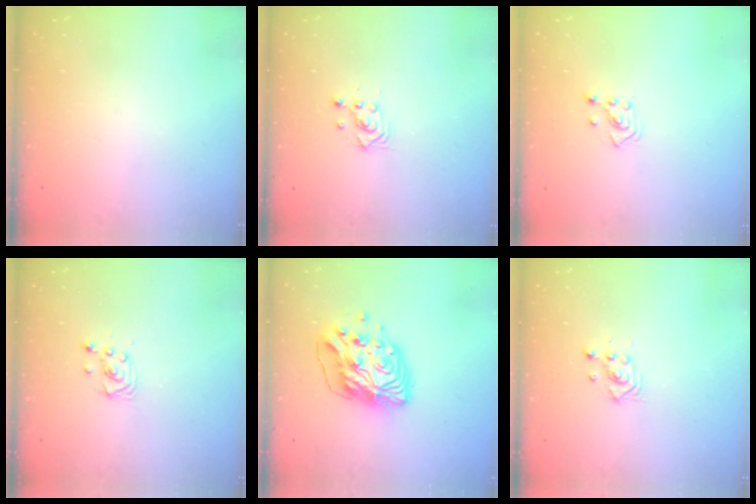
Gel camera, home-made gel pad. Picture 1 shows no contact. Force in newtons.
{"total": 2.3, "press": 2.3, "slide": 0.3}
{"total": 3.4, "press": 3.4, "slide": 0.6}
{"total": 2.9, "press": 2.9, "slide": 0.4}
{"total": 12.2, "press": 12.1, "slide": 1.2}
{"total": 2.3, "press": 2.3, "slide": 0.3}